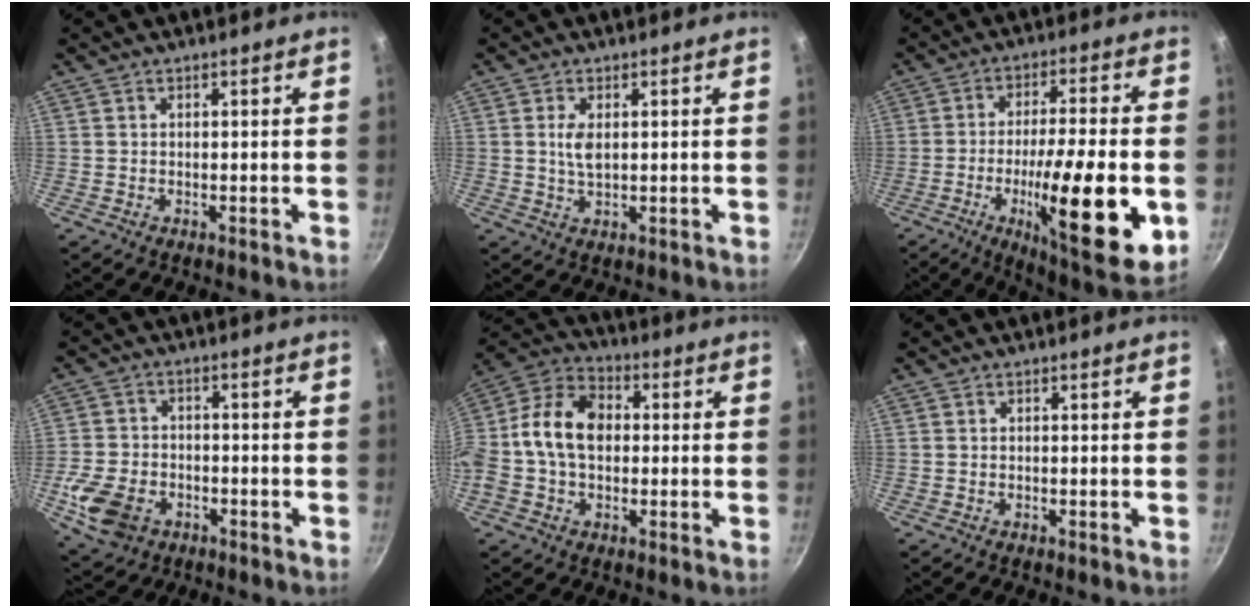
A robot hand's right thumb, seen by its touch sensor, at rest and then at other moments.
{"total": 3.5, "force": [0.7, 1.8, 2.9], "torque": [-0.056, -0.004, 0.015]}
{"total": 22.0, "force": [-5.5, 4.9, 20.7], "torque": [-0.299, 0.008, -0.085]}
{"total": 10.5, "force": [-3.9, 7.5, 6.2], "torque": [-0.124, 0.018, -0.070]}
{"total": 14.4, "force": [0.4, 10.3, 10.0], "torque": [-0.155, 0.033, -0.015]}
{"total": 0.0}